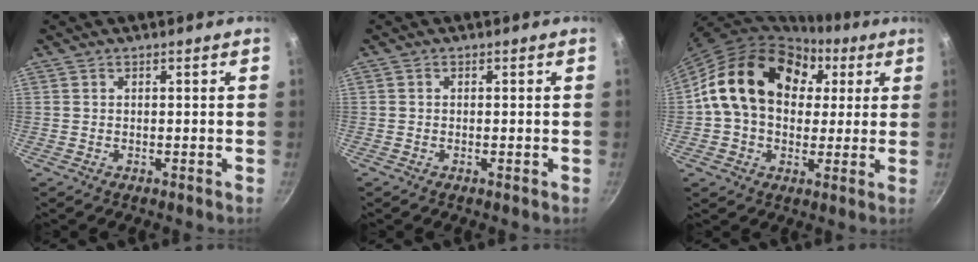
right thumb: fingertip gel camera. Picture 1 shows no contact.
{"total": 0.8, "force": [-0.3, 0.2, 0.7], "torque": [-0.014, 0.003, -0.007]}
{"total": 20.0, "force": [4.8, 15.0, 12.3], "torque": [-0.185, 0.023, 0.070]}